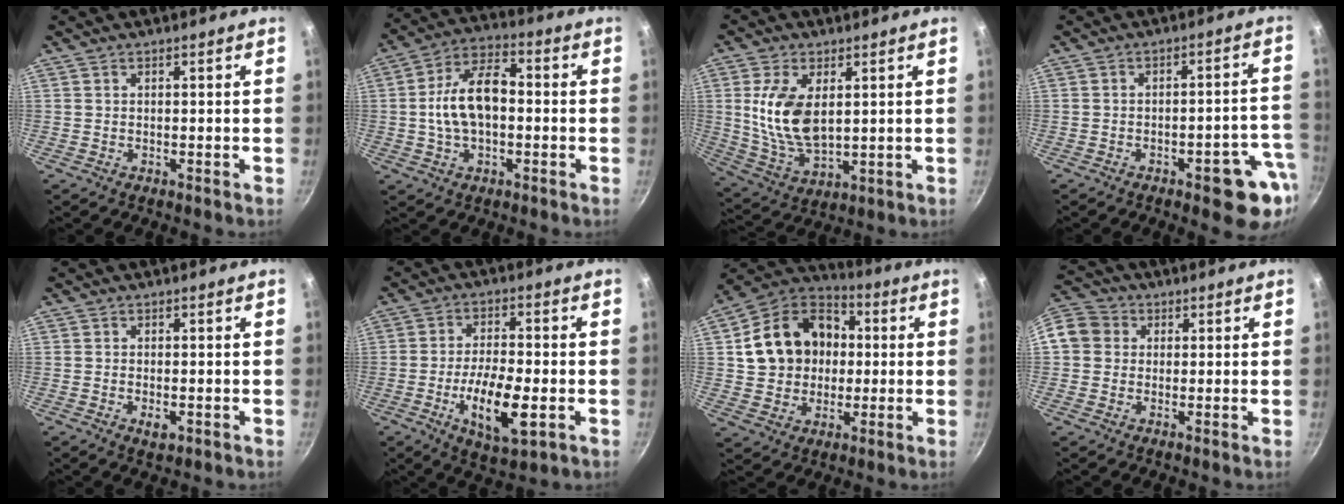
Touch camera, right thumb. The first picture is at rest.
{"total": 12.5, "force": [-0.5, 7.3, 10.1], "torque": [-0.163, 0.036, -0.019]}
{"total": 12.8, "force": [2.5, 7.1, 10.4], "torque": [-0.196, -0.022, 0.059]}
{"total": 10.3, "force": [-4.5, 3.7, 8.5], "torque": [-0.063, 0.036, -0.051]}
{"total": 2.3, "force": [-0.7, 1.2, 1.9], "torque": [-0.031, -0.003, -0.009]}
{"total": 12.3, "force": [-3.5, 4.6, 10.9], "torque": [-0.189, 0.009, -0.058]}
{"total": 17.6, "force": [1.9, 14.6, 9.8], "torque": [-0.143, 0.032, 0.029]}
{"total": 9.7, "force": [1.3, 8.8, 4.0], "torque": [-0.064, 0.026, 0.009]}